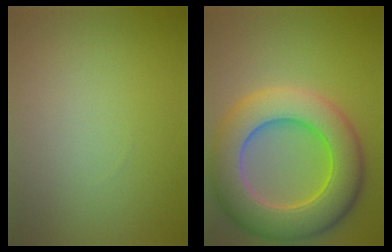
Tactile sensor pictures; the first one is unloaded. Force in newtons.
{"total": 10.7, "press": 10.6, "slide": 0.6}